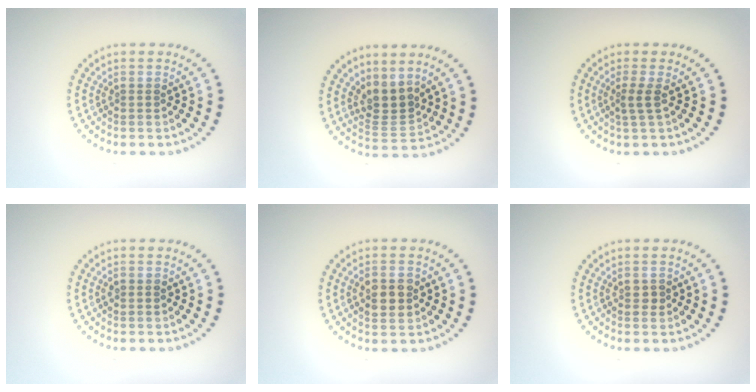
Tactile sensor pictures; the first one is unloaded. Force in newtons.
{"total": 2.9, "press": 2.1, "slide": 2.0}
{"total": 1.7, "press": 1.1, "slide": 1.2}
{"total": 0.9, "press": 0.9, "slide": 0.1}
{"total": 2.8, "press": 2.8, "slide": 0.3}
{"total": 1.0, "press": 1.0, "slide": 0.1}